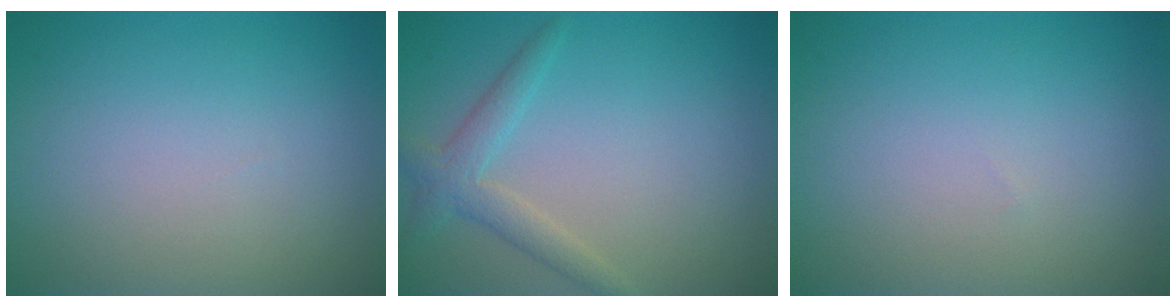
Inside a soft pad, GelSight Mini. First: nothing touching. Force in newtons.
{"total": 2.6, "press": 2.6, "slide": 0.2}
{"total": 0.0}